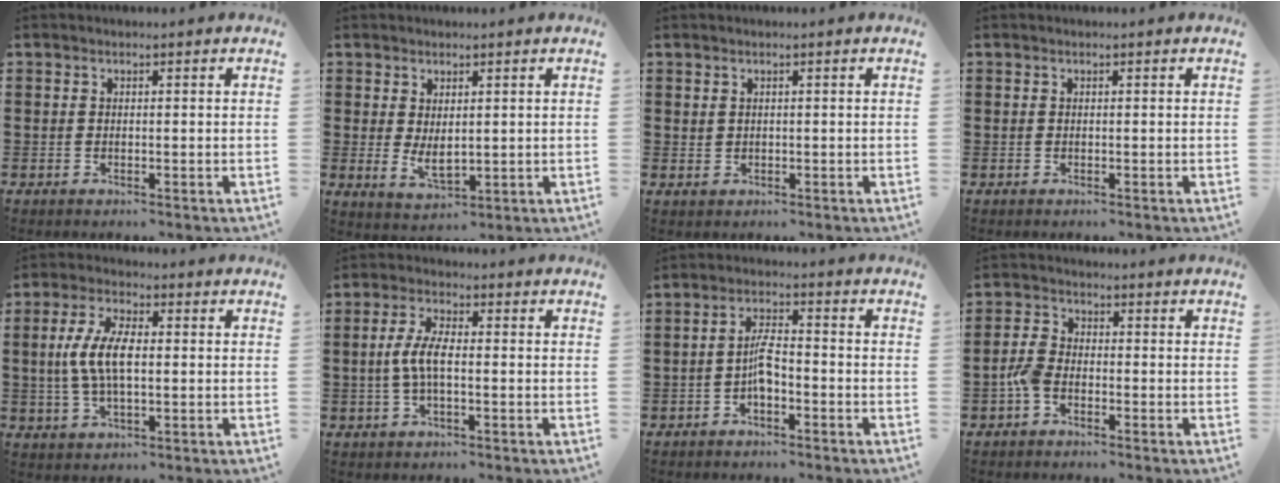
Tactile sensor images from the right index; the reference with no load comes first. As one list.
[{"total": 3.4, "force": [0.6, 1.7, 2.9], "torque": [-0.056, 0.001, 0.012]}, {"total": 0.7, "force": [0.4, 0.6, 0.2], "torque": [-0.007, 0.001, 0.008]}, {"total": 0.0}, {"total": 7.7, "force": [0.1, 3.1, 7.0], "torque": [-0.166, -0.003, -0.009]}, {"total": 5.2, "force": [-0.6, 1.8, 4.9], "torque": [-0.115, -0.005, -0.020]}, {"total": 4.3, "force": [-1.5, 1.6, 3.7], "torque": [-0.081, 0.006, -0.032]}, {"total": 4.7, "force": [-2.1, 2.8, 3.1], "torque": [-0.092, 0.000, -0.049]}]